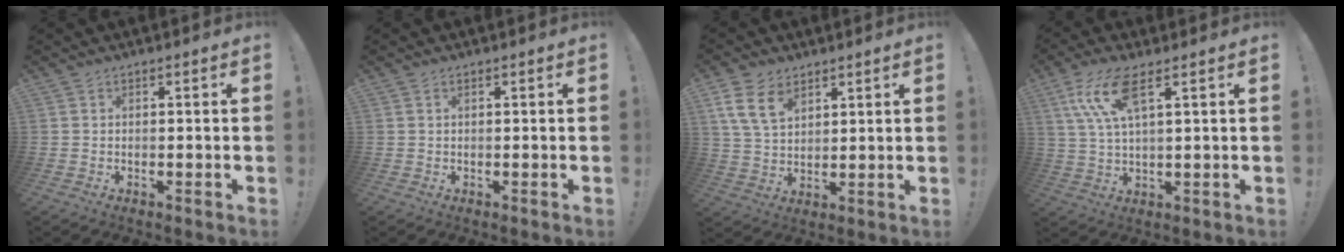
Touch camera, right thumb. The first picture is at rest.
{"total": 0.6, "force": [0.3, 0.0, 0.5], "torque": [-0.011, 0.002, 0.005]}
{"total": 10.2, "force": [5.7, 6.4, 5.6], "torque": [-0.103, -0.011, 0.114]}
{"total": 10.7, "force": [5.1, 2.8, 9.0], "torque": [-0.183, -0.008, 0.094]}